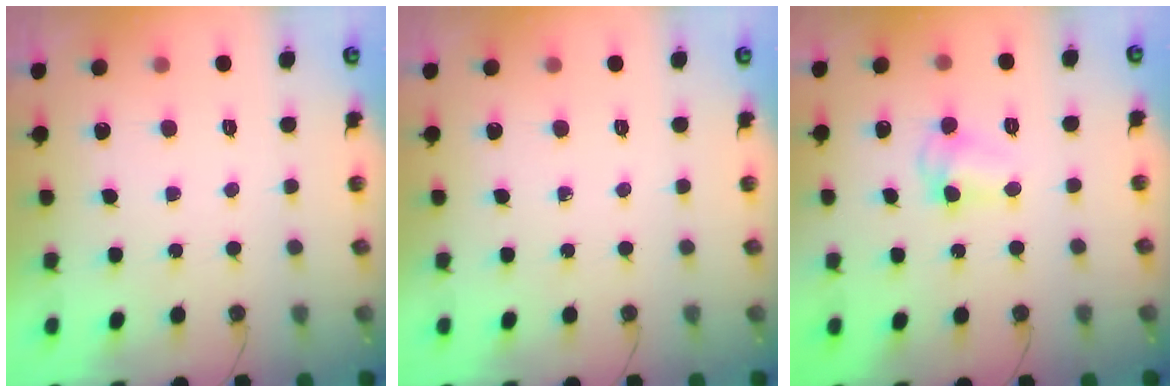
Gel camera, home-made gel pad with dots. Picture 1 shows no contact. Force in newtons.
{"total": 0.0}
{"total": 5.1, "press": 5.0, "slide": 0.3}